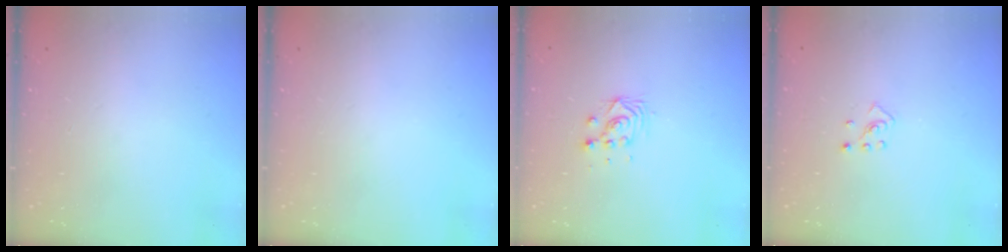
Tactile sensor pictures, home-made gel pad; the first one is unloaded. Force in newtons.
{"total": 0.0}
{"total": 4.8, "press": 4.8, "slide": 0.3}
{"total": 2.7, "press": 2.6, "slide": 0.9}